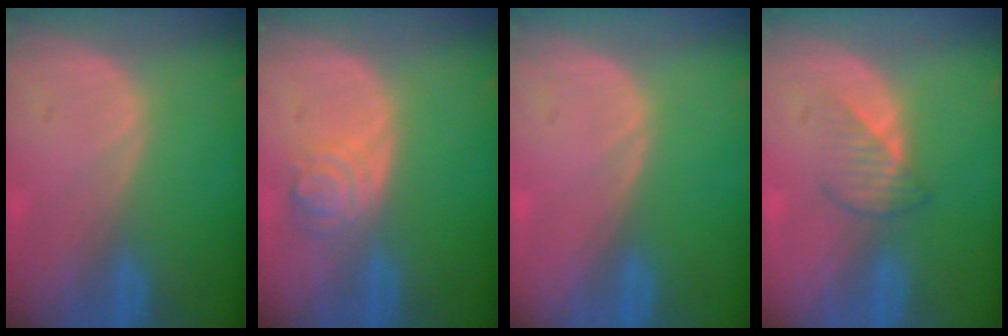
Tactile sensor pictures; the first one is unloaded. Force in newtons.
{"total": 4.1, "press": 4.1, "slide": 0.1}
{"total": 0.0}
{"total": 3.2, "press": 3.1, "slide": 1.0}